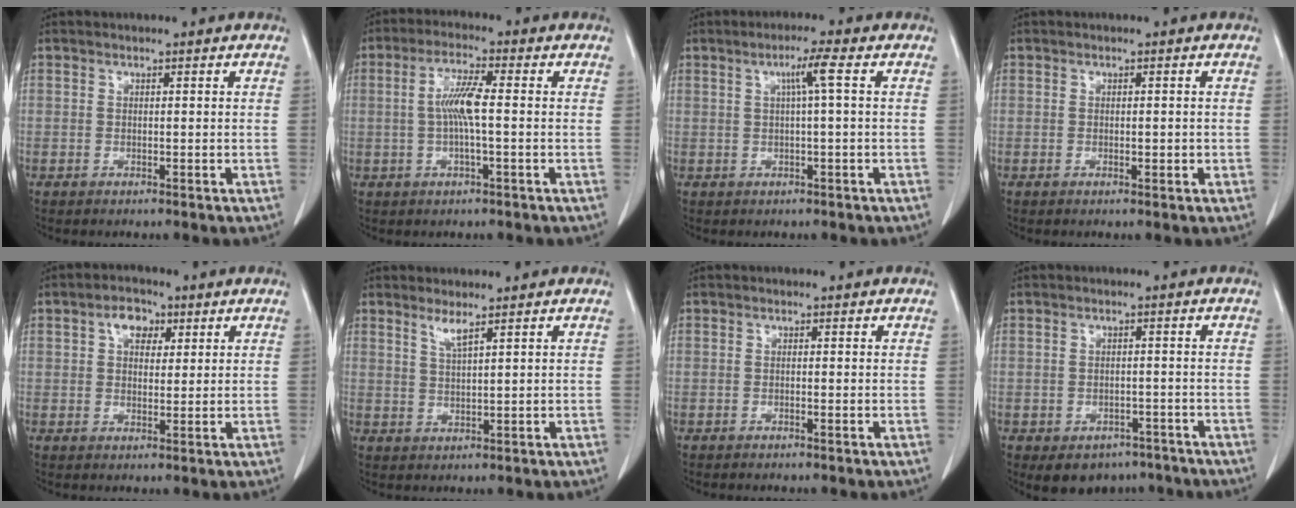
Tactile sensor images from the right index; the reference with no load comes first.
{"total": 5.9, "force": [-0.2, 0.4, 5.9], "torque": [-0.121, 0.004, -0.006]}
{"total": 3.3, "force": [0.7, -0.6, 3.2], "torque": [-0.060, 0.005, 0.013]}
{"total": 1.1, "force": [-0.1, 0.5, 0.9], "torque": [-0.014, -0.001, -0.001]}
{"total": 4.4, "force": [1.9, 2.9, 2.8], "torque": [-0.049, 0.016, 0.031]}
{"total": 2.3, "force": [1.6, -0.2, 1.6], "torque": [-0.034, -0.009, 0.036]}
{"total": 0.0}
{"total": 6.5, "force": [-4.5, 4.5, 1.6], "torque": [-0.010, 0.013, -0.054]}